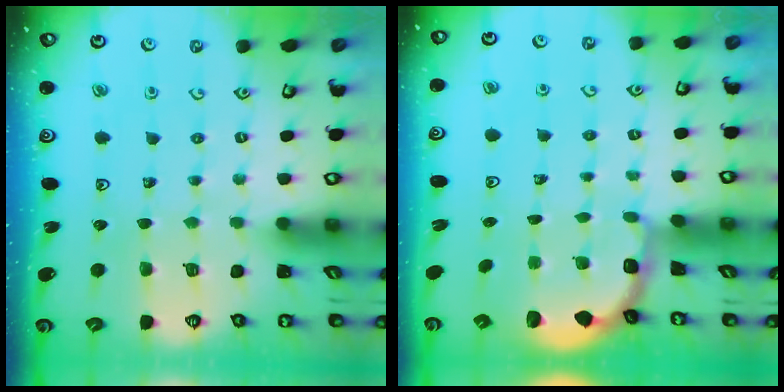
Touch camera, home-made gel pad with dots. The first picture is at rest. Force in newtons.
{"total": 2.0, "press": 1.8, "slide": 0.8}